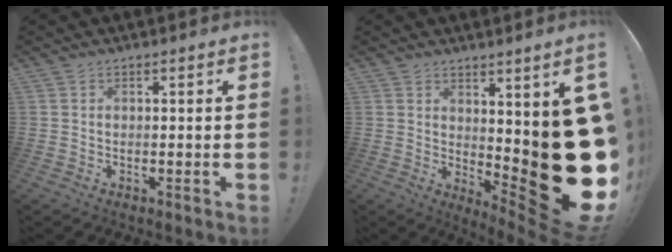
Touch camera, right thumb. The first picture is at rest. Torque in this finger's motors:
{"motor_torque": [1.00, 4.01, 2.77, 0.00, 0.67]}